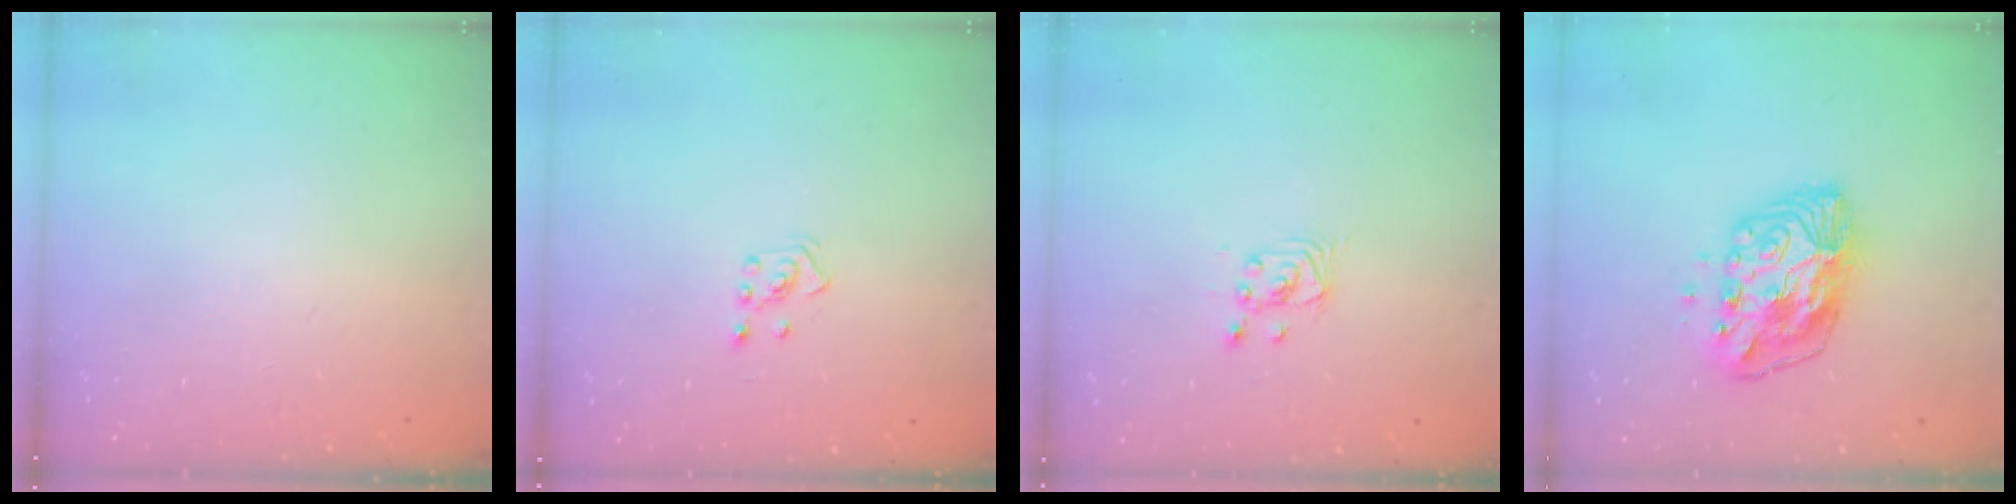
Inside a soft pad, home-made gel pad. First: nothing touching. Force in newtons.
{"total": 2.6, "press": 2.5, "slide": 0.6}
{"total": 2.2, "press": 2.2, "slide": 0.2}
{"total": 11.0, "press": 11.0, "slide": 0.5}